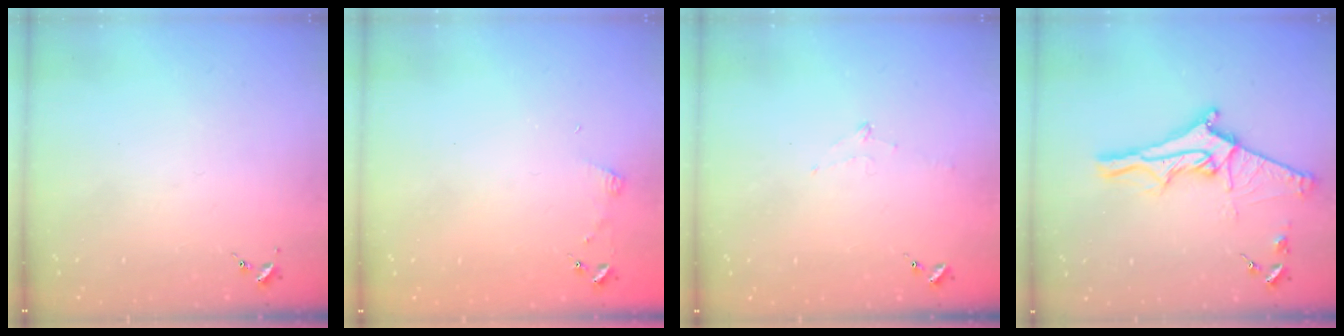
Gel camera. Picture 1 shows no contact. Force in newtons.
{"total": 3.6, "press": 3.6, "slide": 0.4}
{"total": 6.7, "press": 6.7, "slide": 0.7}
{"total": 14.1, "press": 14.1, "slide": 1.1}